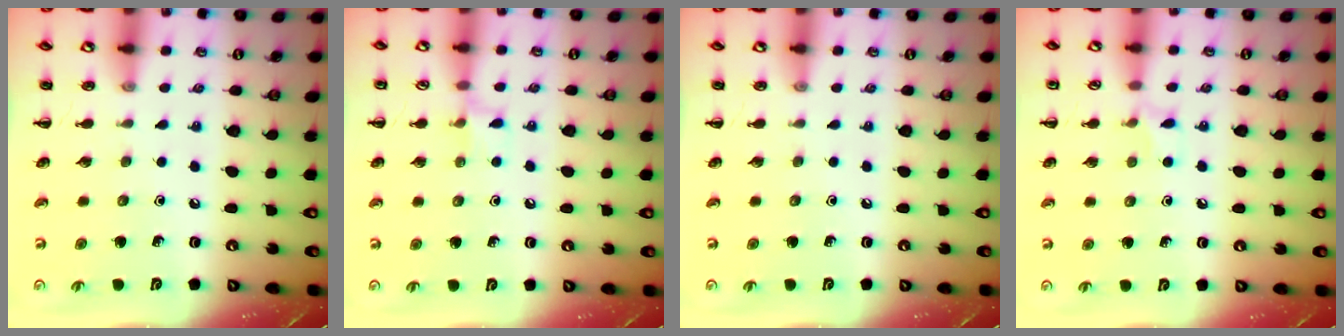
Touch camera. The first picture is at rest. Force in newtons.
{"total": 5.7, "press": 5.4, "slide": 1.8}
{"total": 0.0}
{"total": 6.1, "press": 5.7, "slide": 2.1}